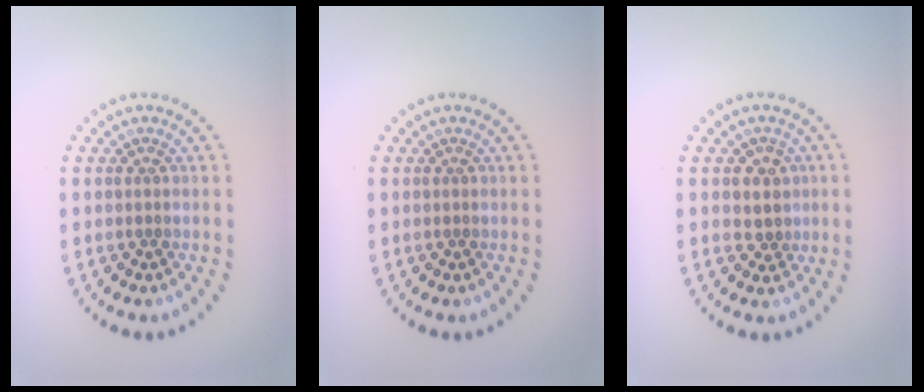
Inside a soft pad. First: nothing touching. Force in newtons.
{"total": 0.0}
{"total": 2.2, "press": 2.0, "slide": 1.0}